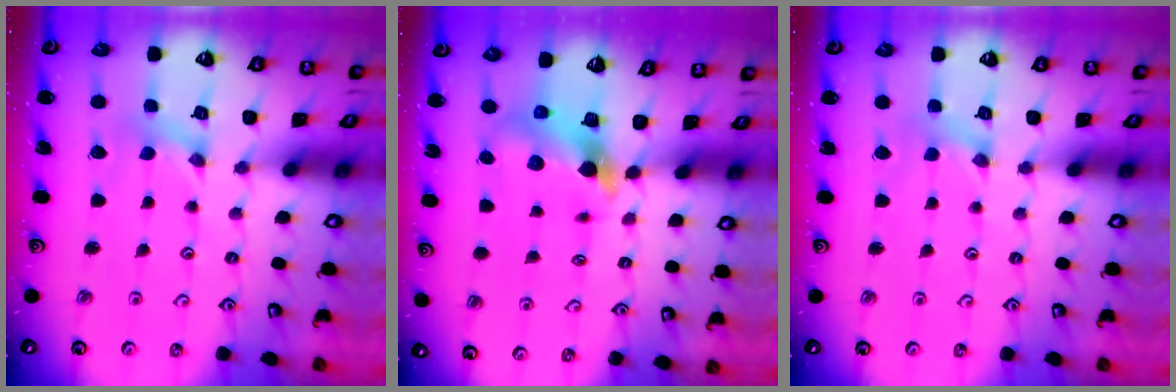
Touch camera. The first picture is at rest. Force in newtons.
{"total": 6.4, "press": 6.4, "slide": 0.5}
{"total": 0.0}